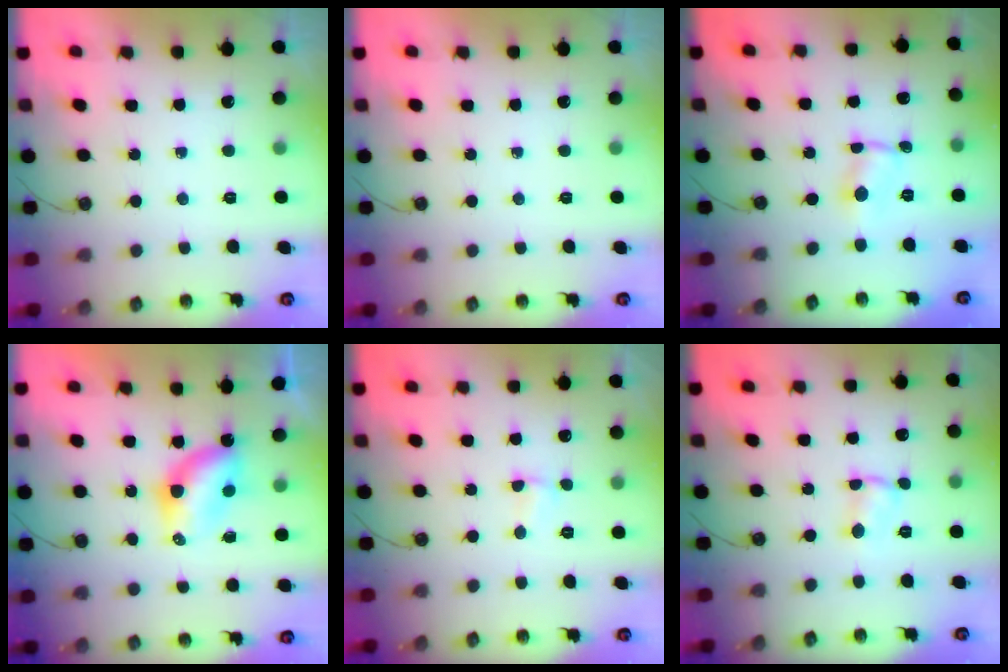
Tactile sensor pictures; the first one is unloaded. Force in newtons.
{"total": 0.0}
{"total": 0.7, "press": 0.7, "slide": 0.1}
{"total": 6.7, "press": 6.7, "slide": 0.3}
{"total": 1.3, "press": 1.2, "slide": 0.4}
{"total": 1.8, "press": 1.8, "slide": 0.3}